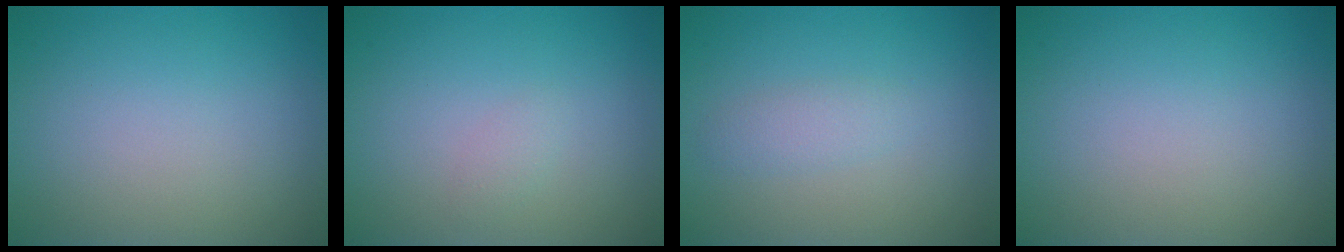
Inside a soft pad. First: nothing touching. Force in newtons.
{"total": 0.7, "press": 0.7, "slide": 0.0}
{"total": 1.4, "press": 1.4, "slide": 0.0}
{"total": 0.0}